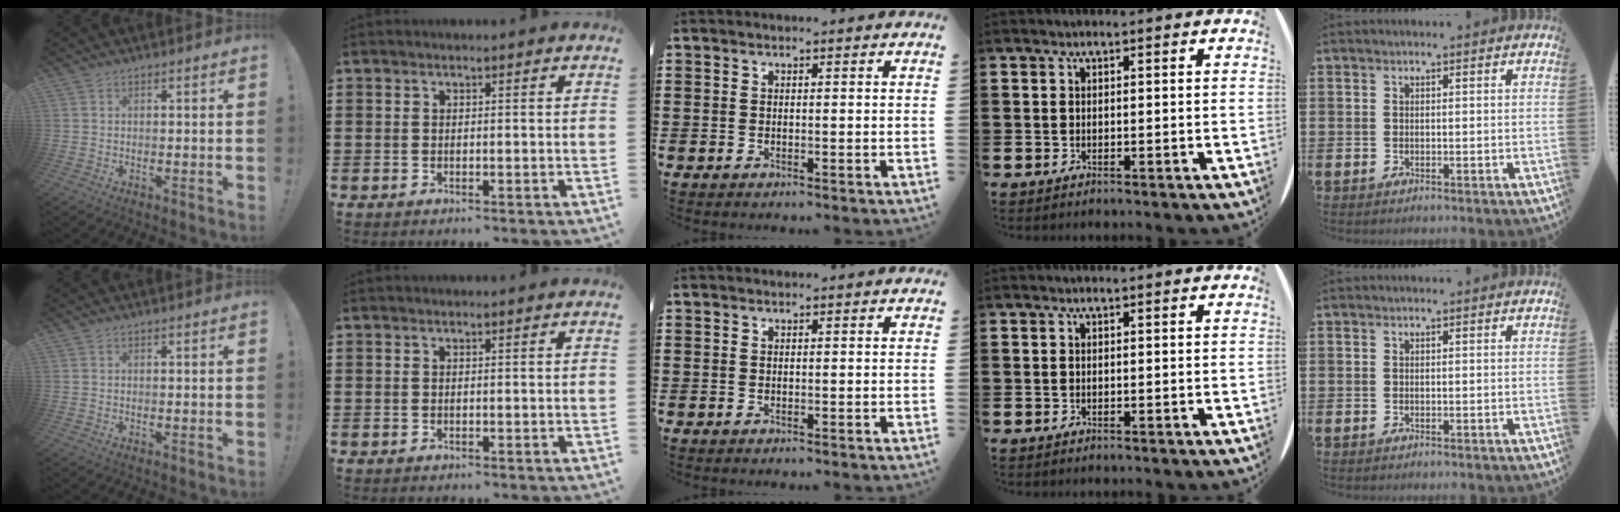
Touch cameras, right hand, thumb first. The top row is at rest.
{}